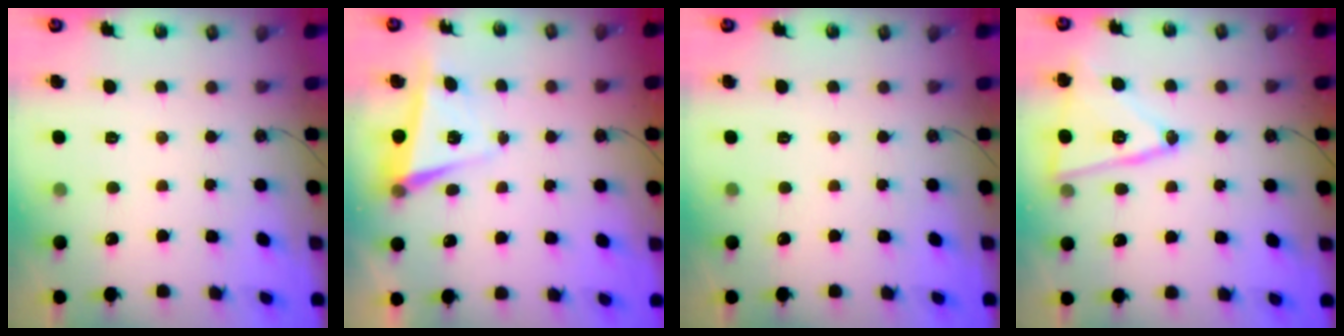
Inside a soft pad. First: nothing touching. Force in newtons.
{"total": 5.9, "press": 5.7, "slide": 1.5}
{"total": 0.0}
{"total": 15.3, "press": 15.3, "slide": 1.2}